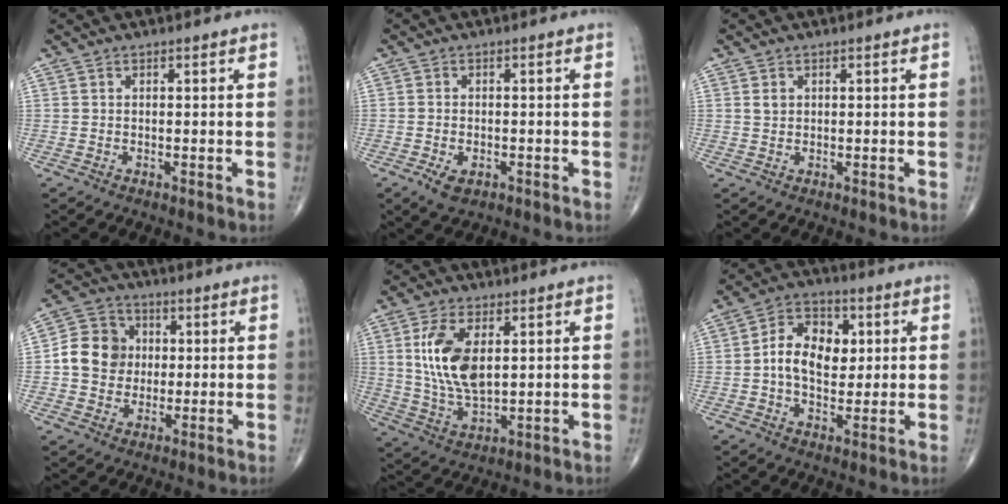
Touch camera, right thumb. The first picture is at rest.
{"total": 3.5, "force": [-1.5, 2.0, 2.4], "torque": [-0.041, 0.001, -0.021]}
{"total": 1.4, "force": [0.5, 1.1, 0.7], "torque": [-0.009, -0.001, 0.010]}
{"total": 10.3, "force": [0.3, 9.2, 4.6], "torque": [-0.058, 0.016, -0.003]}
{"total": 12.3, "force": [2.9, 6.3, 10.1], "torque": [-0.193, -0.017, 0.062]}
{"total": 11.3, "force": [1.0, 7.8, 8.1], "torque": [-0.109, 0.013, 0.010]}